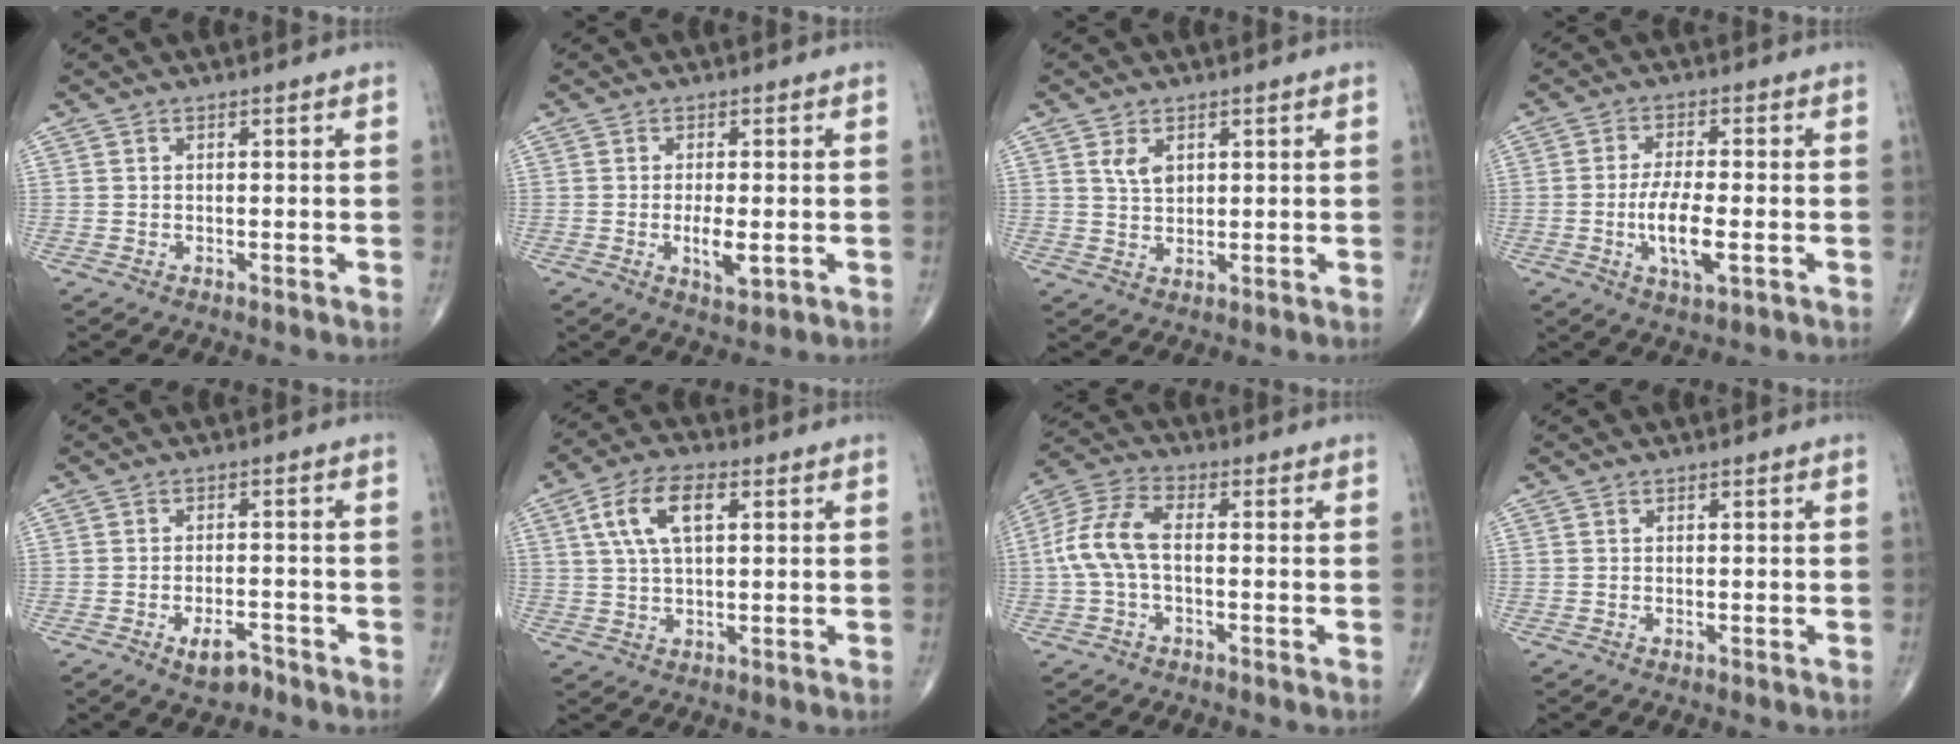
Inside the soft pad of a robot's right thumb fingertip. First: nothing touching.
{"total": 4.5, "force": [-1.0, 1.6, 4.1], "torque": [-0.073, -0.009, -0.015]}
{"total": 3.7, "force": [1.5, 2.4, 2.5], "torque": [-0.036, -0.010, 0.031]}
{"total": 7.9, "force": [-1.9, 2.5, 7.2], "torque": [-0.141, -0.001, -0.035]}
{"total": 4.6, "force": [-2.9, 2.1, 2.9], "torque": [-0.043, 0.014, -0.046]}
{"total": 9.5, "force": [2.9, 4.6, 7.8], "torque": [-0.150, 0.011, 0.050]}
{"total": 8.8, "force": [-0.8, 4.5, 7.5], "torque": [-0.169, 0.028, -0.023]}
{"total": 0.0}